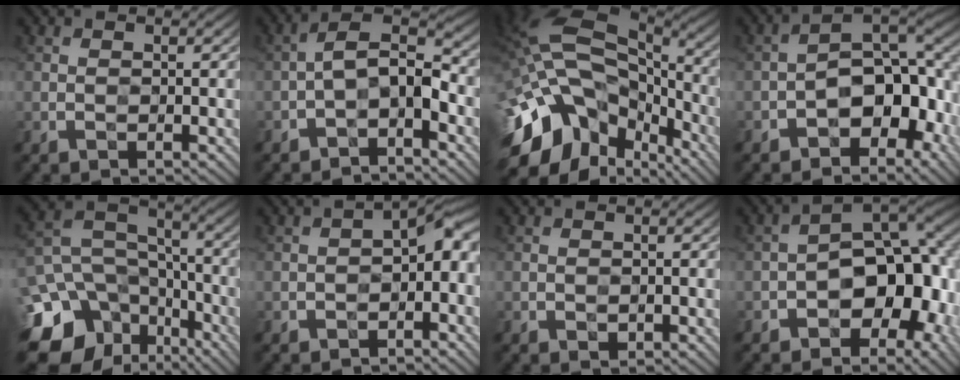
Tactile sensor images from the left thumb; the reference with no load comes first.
{"total": 5.6, "force": [-2.5, 2.4, 4.4], "torque": [-0.072, 0.021, -0.057]}
{"total": 18.3, "force": [-6.3, 11.2, 13.1], "torque": [-0.293, -0.025, -0.102]}
{"total": 9.8, "force": [-3.8, 5.2, 7.4], "torque": [-0.102, 0.009, -0.078]}
{"total": 16.6, "force": [-8.6, 12.0, 7.6], "torque": [-0.219, -0.028, -0.119]}
{"total": 5.1, "force": [-1.7, 2.3, 4.2], "torque": [-0.052, 0.008, -0.035]}
{"total": 0.6, "force": [-0.3, 0.4, 0.2], "torque": [-0.004, -0.003, -0.005]}
{"total": 11.1, "force": [-3.4, 6.7, 8.2], "torque": [-0.094, 0.003, -0.068]}